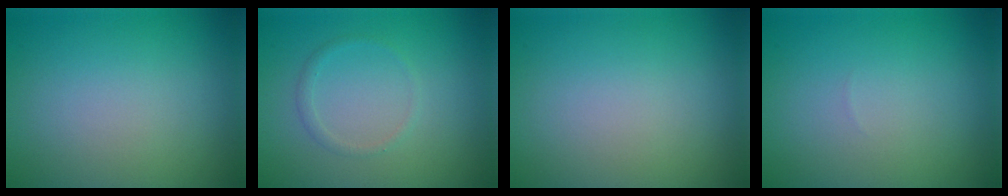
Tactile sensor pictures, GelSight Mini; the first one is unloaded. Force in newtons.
{"total": 0.9, "press": 0.9, "slide": 0.1}
{"total": 0.0}
{"total": 0.0}